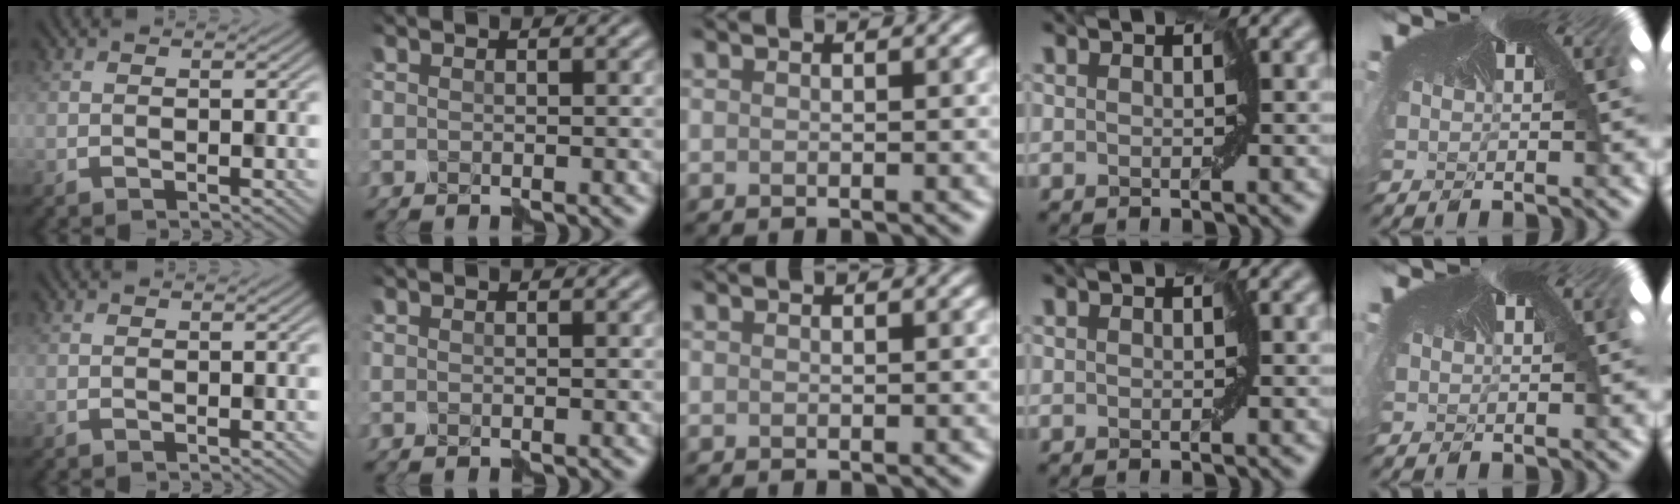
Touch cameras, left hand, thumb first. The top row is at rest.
{}